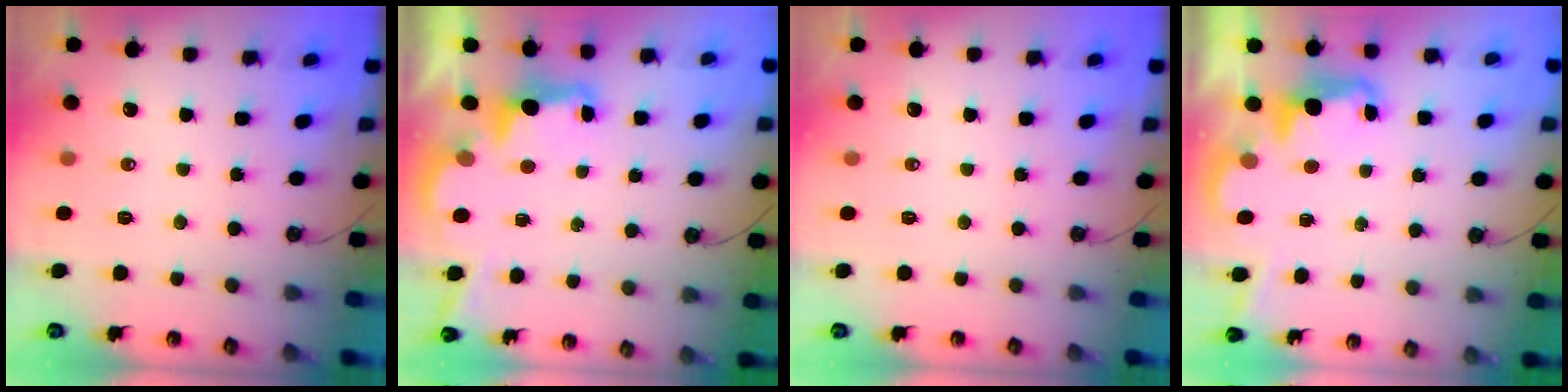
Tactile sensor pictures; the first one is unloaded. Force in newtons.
{"total": 2.5, "press": 2.4, "slide": 0.8}
{"total": 0.0}
{"total": 2.5, "press": 2.5, "slide": 0.5}